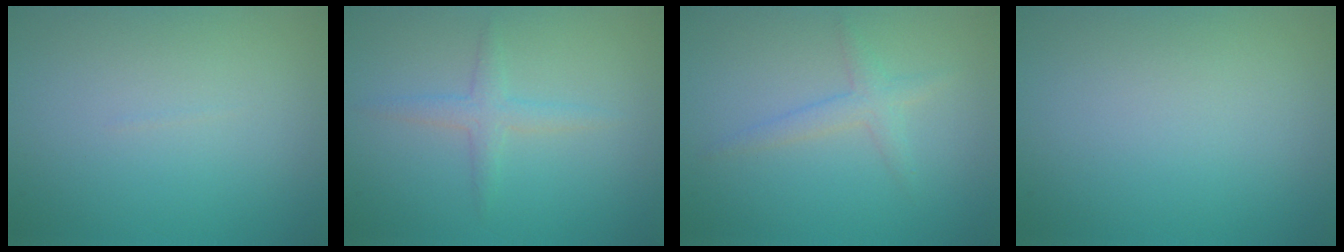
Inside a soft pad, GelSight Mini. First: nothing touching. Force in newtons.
{"total": 1.8, "press": 1.8, "slide": 0.1}
{"total": 1.8, "press": 1.8, "slide": 0.0}
{"total": 0.0}